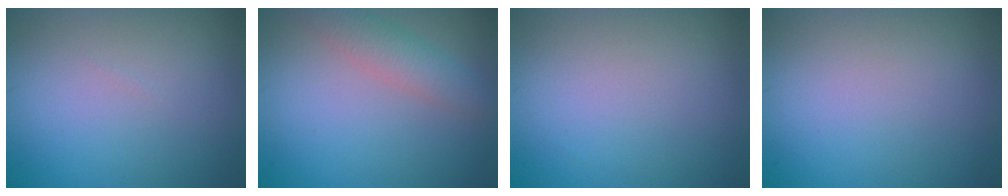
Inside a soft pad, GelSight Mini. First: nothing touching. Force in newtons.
{"total": 3.0, "press": 3.0, "slide": 0.1}
{"total": 0.0}
{"total": 0.0}